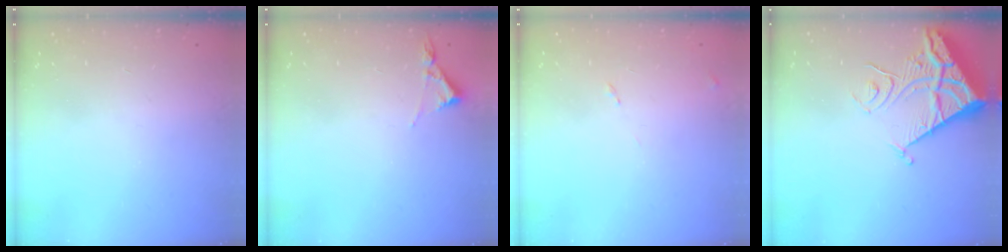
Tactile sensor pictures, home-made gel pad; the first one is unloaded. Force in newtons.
{"total": 3.2, "press": 3.2, "slide": 0.5}
{"total": 7.6, "press": 7.5, "slide": 0.7}
{"total": 11.3, "press": 11.3, "slide": 1.4}